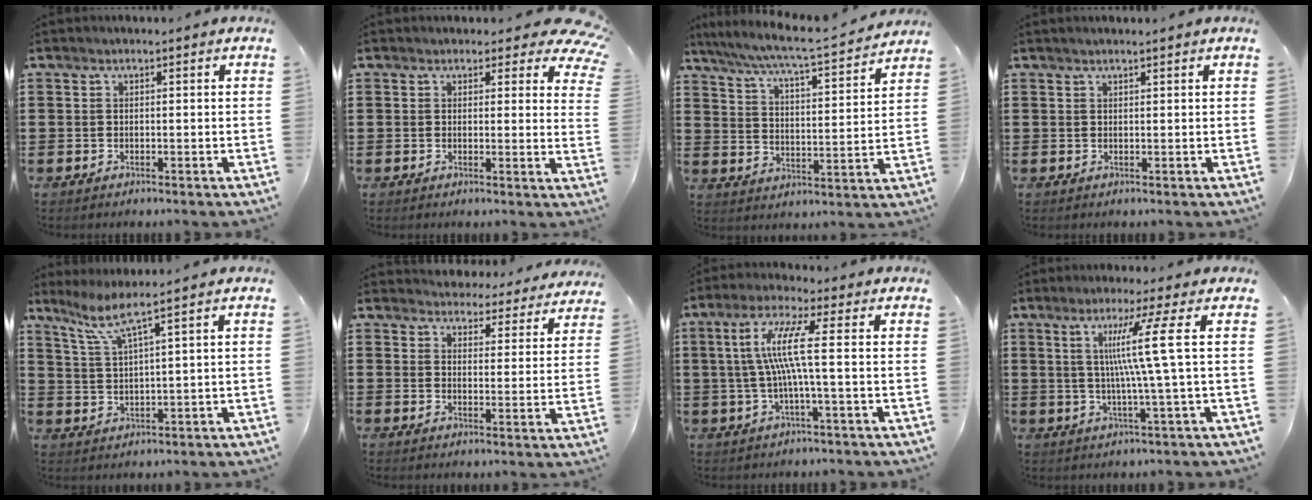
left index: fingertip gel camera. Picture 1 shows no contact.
{"total": 3.6, "force": [2.8, 1.7, 1.3], "torque": [-0.014, -0.010, 0.046]}
{"total": 5.9, "force": [5.3, -0.2, 2.6], "torque": [-0.073, -0.038, 0.084]}
{"total": 0.8, "force": [0.7, 0.0, 0.4], "torque": [-0.008, -0.001, 0.014]}
{"total": 4.6, "force": [3.0, -0.3, 3.4], "torque": [-0.079, -0.010, 0.049]}
{"total": 4.5, "force": [4.5, 0.5, -0.1], "torque": [-0.014, -0.031, 0.077]}
{"total": 7.8, "force": [0.2, 0.2, 7.8], "torque": [-0.172, -0.005, -0.012]}
{"total": 9.5, "force": [2.0, -1.4, 9.2], "torque": [-0.178, 0.002, 0.020]}